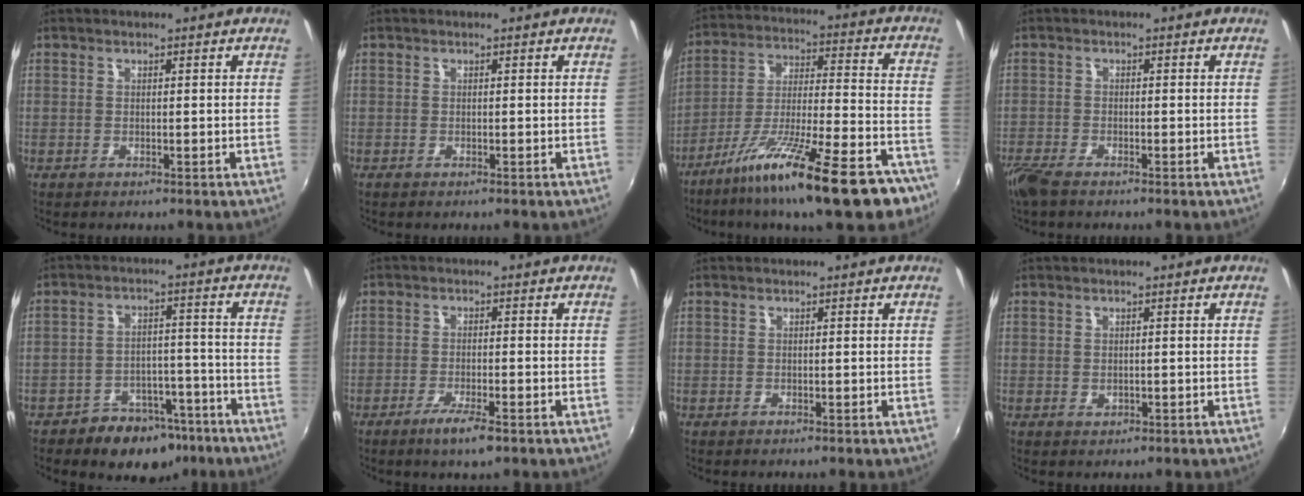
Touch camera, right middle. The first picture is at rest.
{"total": 0.0}
{"total": 23.0, "force": [-16.0, 4.3, 15.9], "torque": [-0.269, -0.044, -0.245]}
{"total": 4.7, "force": [-3.7, 1.2, 2.6], "torque": [-0.071, -0.017, -0.075]}
{"total": 10.7, "force": [-7.6, 6.6, 3.6], "torque": [-0.069, 0.024, -0.092]}
{"total": 4.9, "force": [-3.1, 0.8, 3.7], "torque": [-0.084, -0.012, -0.057]}
{"total": 0.0}
{"total": 0.6, "force": [0.0, 0.6, 0.3], "torque": [-0.001, -0.001, 0.000]}